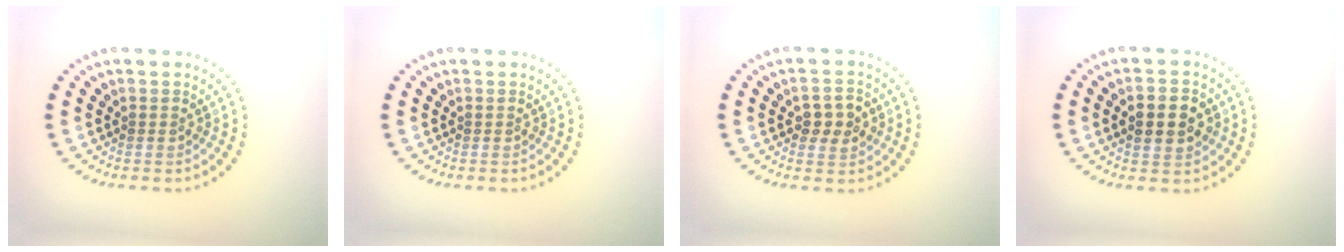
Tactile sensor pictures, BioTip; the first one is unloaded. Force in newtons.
{"total": 0.0}
{"total": 2.7, "press": 2.7, "slide": 0.2}
{"total": 4.5, "press": 4.5, "slide": 0.1}